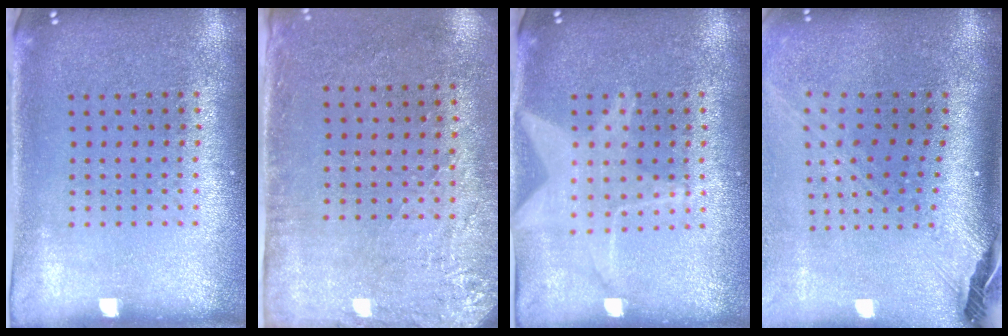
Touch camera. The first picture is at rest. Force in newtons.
{"total": 2.8, "press": 2.3, "slide": 1.6}
{"total": 1.5, "press": 1.5, "slide": 0.2}
{"total": 2.8, "press": 2.0, "slide": 2.0}